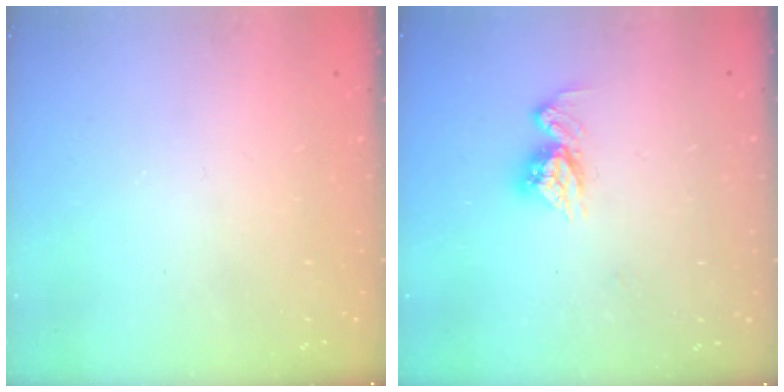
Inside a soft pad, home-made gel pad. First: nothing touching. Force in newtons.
{"total": 9.3, "press": 9.2, "slide": 0.7}